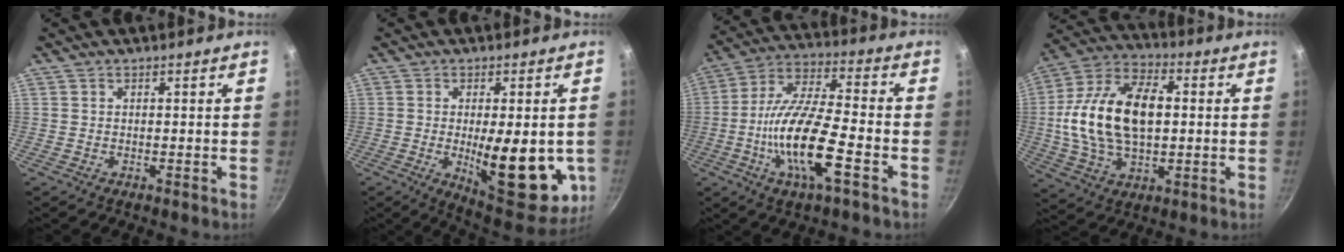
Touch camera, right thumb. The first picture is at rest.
{"total": 18.4, "force": [-2.6, 7.1, 16.8], "torque": [-0.196, -0.021, -0.023]}
{"total": 16.6, "force": [-5.4, 4.7, 14.9], "torque": [-0.285, 0.029, -0.113]}
{"total": 20.6, "force": [1.1, 12.1, 16.6], "torque": [-0.296, 0.022, 0.011]}